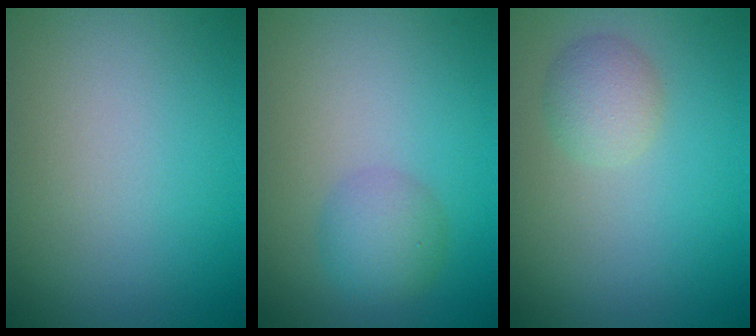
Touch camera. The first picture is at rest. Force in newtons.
{"total": 2.6, "press": 2.6, "slide": 0.0}
{"total": 2.2, "press": 2.2, "slide": 0.1}